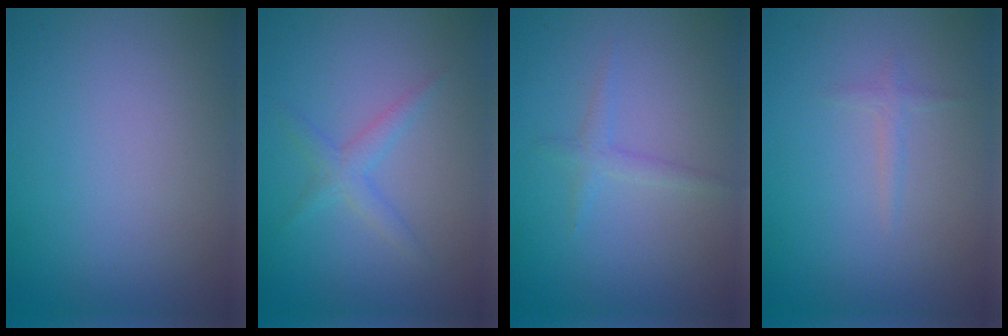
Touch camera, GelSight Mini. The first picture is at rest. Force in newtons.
{"total": 1.8, "press": 1.8, "slide": 0.2}
{"total": 1.3, "press": 1.3, "slide": 0.1}
{"total": 0.8, "press": 0.8, "slide": 0.1}